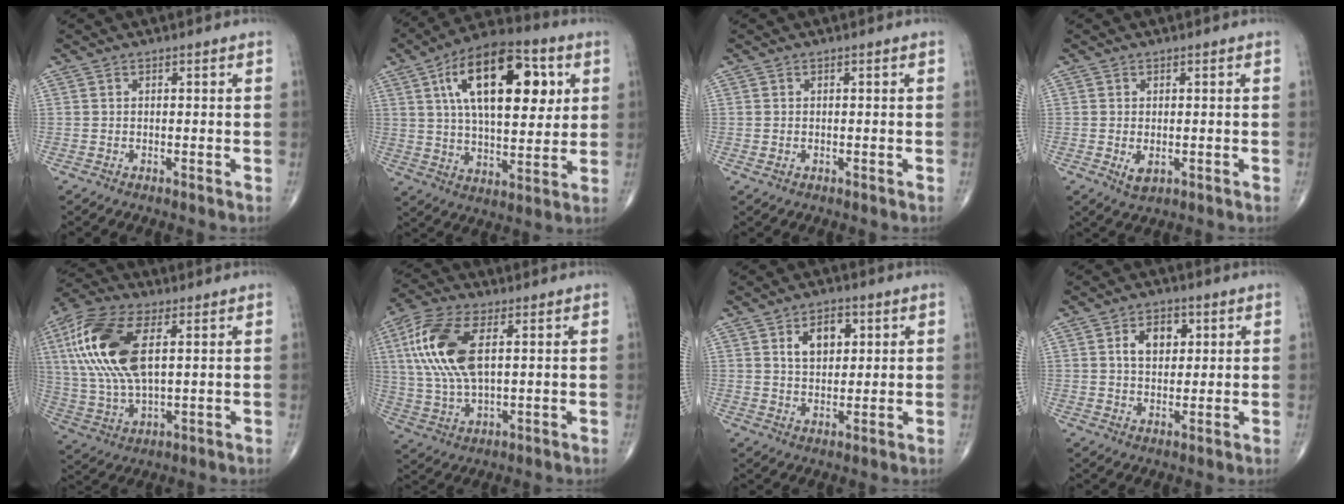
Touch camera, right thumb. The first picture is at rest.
{"total": 22.6, "force": [7.1, 10.8, 18.6], "torque": [-0.273, -0.008, 0.109]}
{"total": 0.7, "force": [-0.1, 0.5, 0.5], "torque": [-0.012, 0.003, 0.002]}
{"total": 2.3, "force": [-0.4, 1.3, 1.9], "torque": [-0.030, -0.005, -0.001]}
{"total": 19.2, "force": [5.0, 8.9, 16.2], "torque": [-0.356, 0.000, 0.091]}
{"total": 15.1, "force": [3.7, 7.1, 12.8], "torque": [-0.285, 0.003, 0.073]}
{"total": 6.9, "force": [2.6, 4.3, 4.7], "torque": [-0.054, -0.011, 0.043]}
{"total": 6.3, "force": [2.0, 4.2, 4.3], "torque": [-0.046, -0.005, 0.031]}